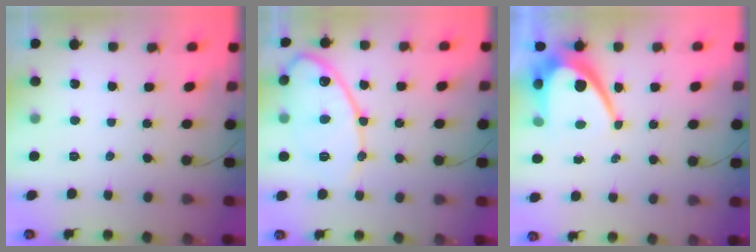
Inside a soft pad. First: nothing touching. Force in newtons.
{"total": 13.6, "press": 13.5, "slide": 1.2}
{"total": 10.7, "press": 10.6, "slide": 0.9}